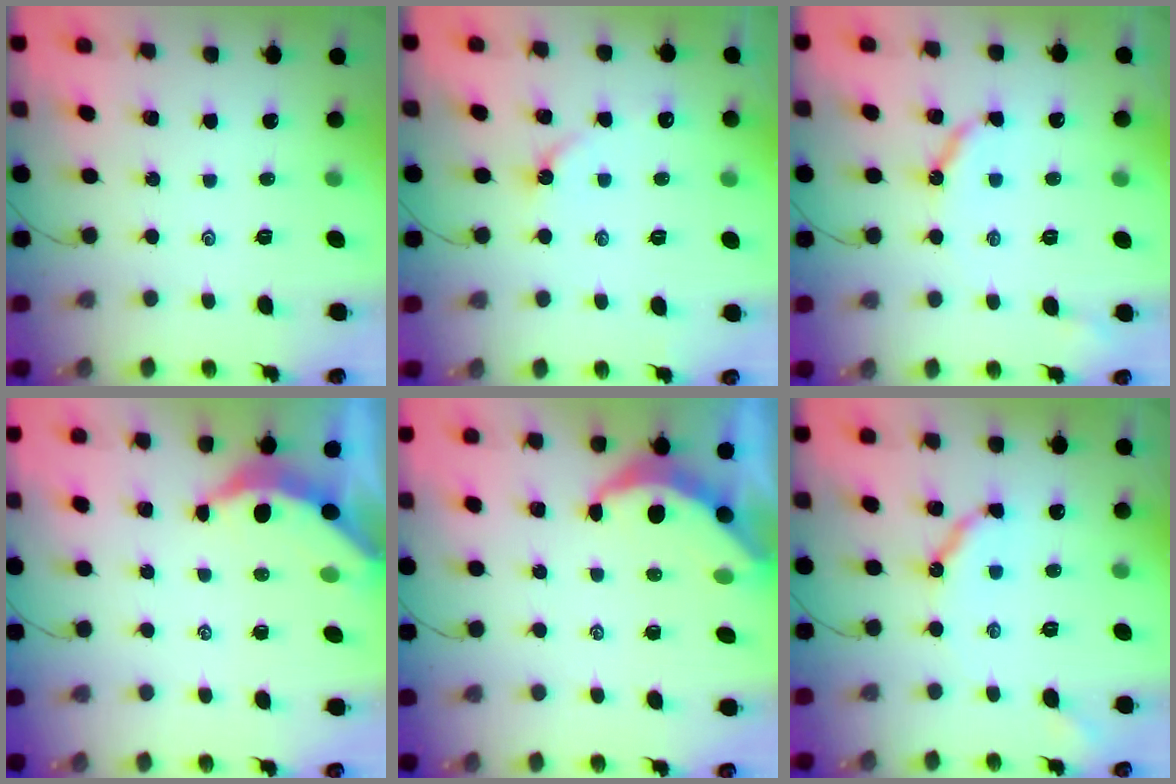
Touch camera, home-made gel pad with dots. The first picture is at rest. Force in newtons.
{"total": 2.9, "press": 2.9, "slide": 0.5}
{"total": 7.2, "press": 7.2, "slide": 0.5}
{"total": 3.6, "press": 3.6, "slide": 0.4}
{"total": 5.3, "press": 5.3, "slide": 0.4}
{"total": 8.7, "press": 8.7, "slide": 1.0}